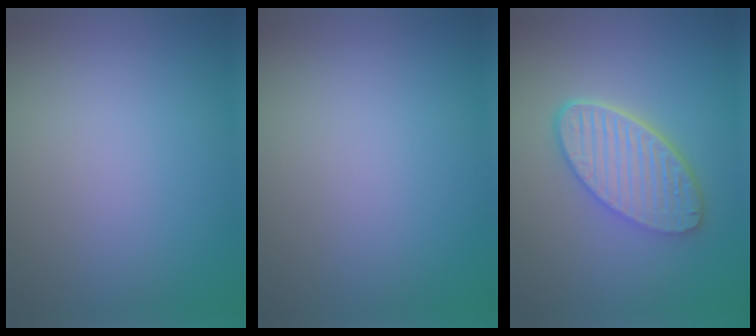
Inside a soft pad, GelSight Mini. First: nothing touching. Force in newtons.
{"total": 0.0}
{"total": 5.7, "press": 4.5, "slide": 3.5}